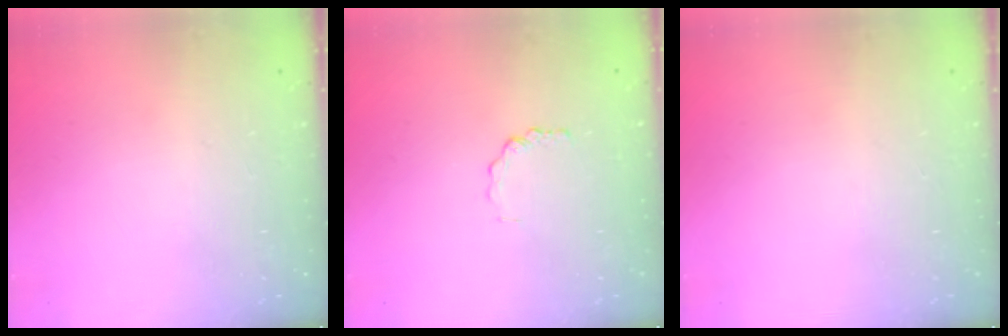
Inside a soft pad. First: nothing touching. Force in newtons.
{"total": 1.4, "press": 1.4, "slide": 0.2}
{"total": 0.0}